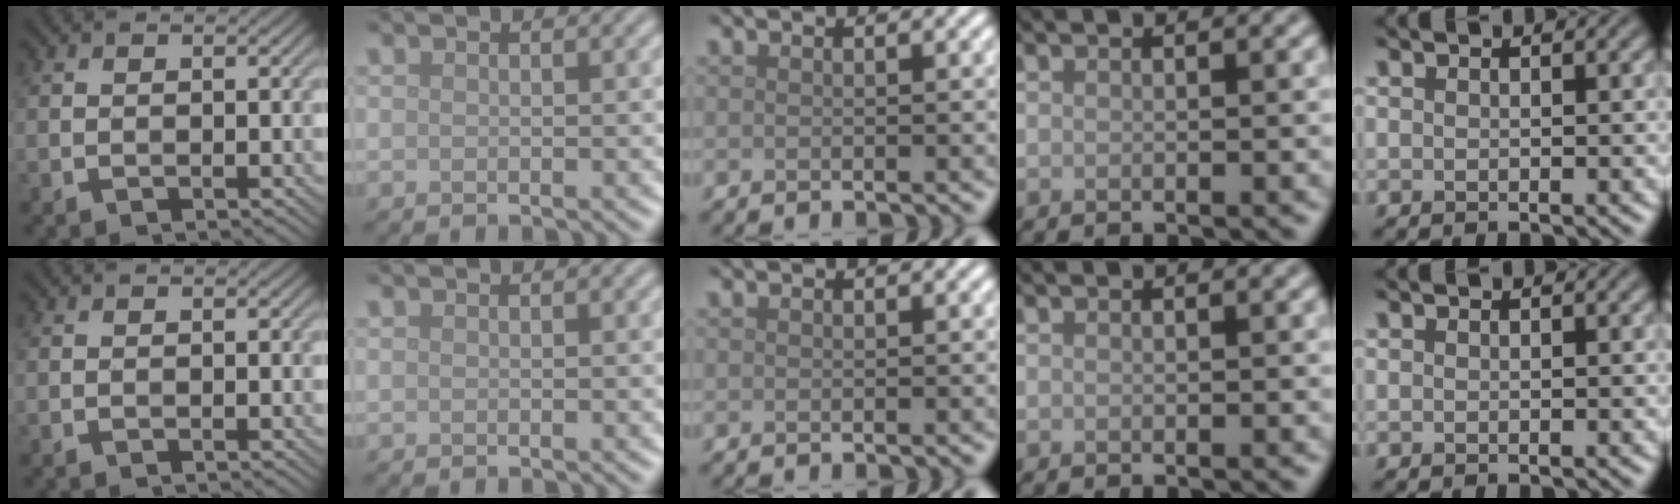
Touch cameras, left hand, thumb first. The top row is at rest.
{}